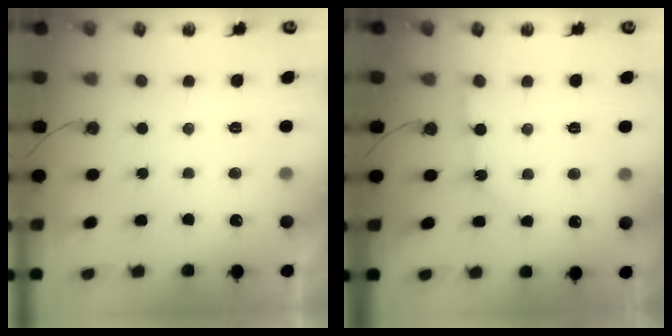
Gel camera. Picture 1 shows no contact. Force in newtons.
{"total": 2.2, "press": 2.2, "slide": 0.3}